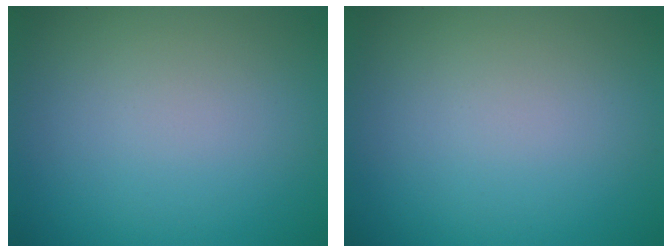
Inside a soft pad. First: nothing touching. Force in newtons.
{"total": 0.0}